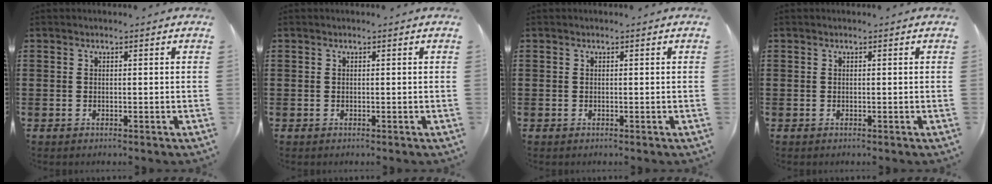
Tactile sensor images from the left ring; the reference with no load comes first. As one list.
[{"total": 0.0}, {"total": 0.0}, {"total": 0.0}]